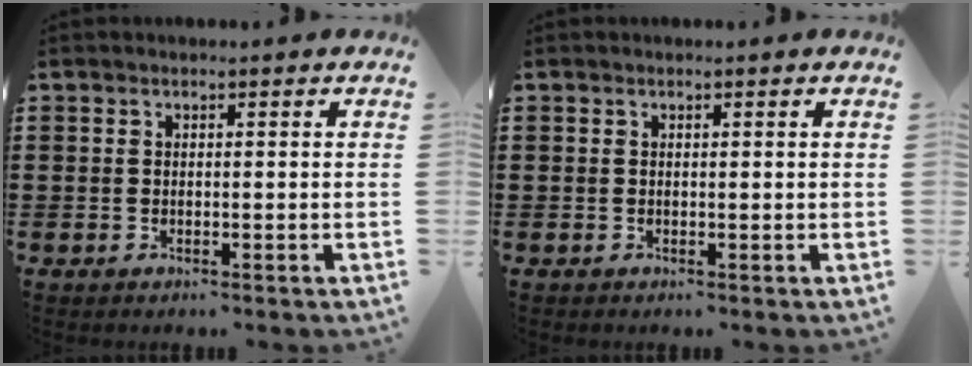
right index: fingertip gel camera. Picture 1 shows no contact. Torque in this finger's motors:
{"motor_torque": [0.00, -0.08, 0.00, 0.00]}